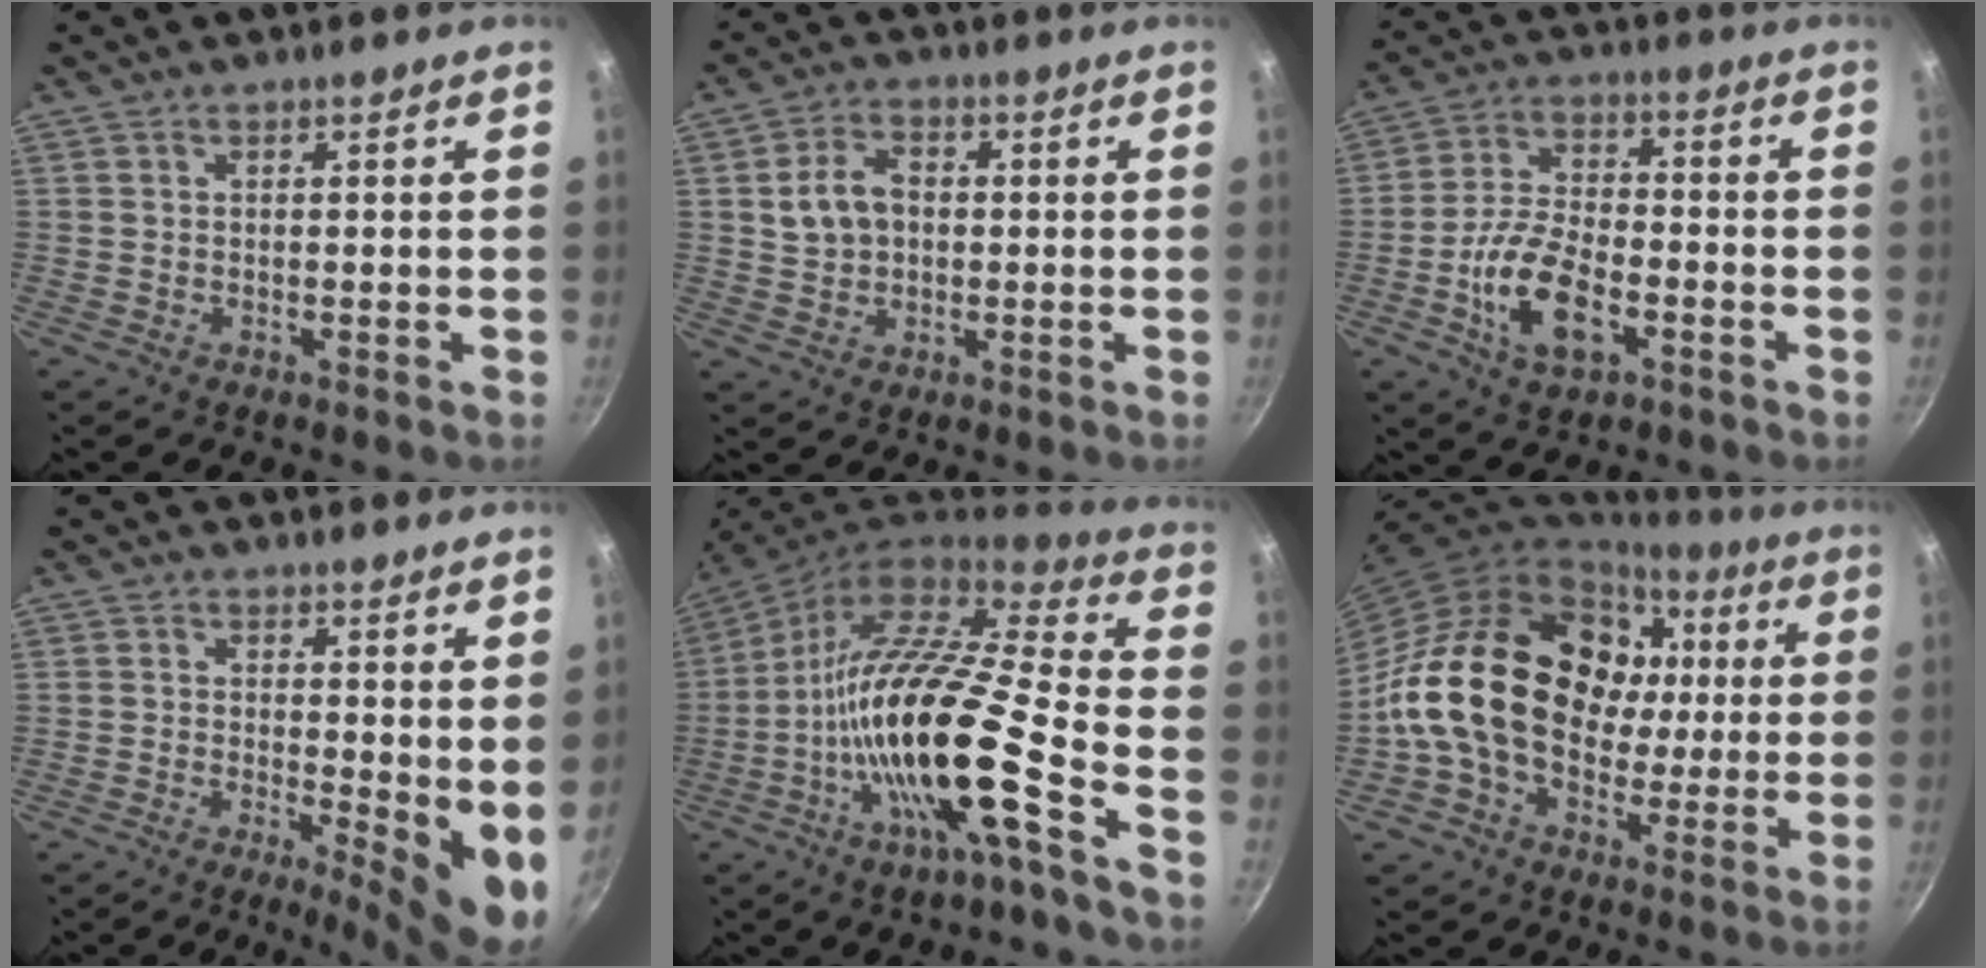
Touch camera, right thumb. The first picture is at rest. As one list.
[{"total": 7.3, "force": [0.6, 5.4, 4.8], "torque": [-0.071, 0.016, 0.010]}, {"total": 12.5, "force": [-4.5, 6.4, 9.8], "torque": [-0.176, 0.028, -0.085]}, {"total": 8.7, "force": [0.6, 3.1, 8.1], "torque": [-0.094, -0.023, 0.012]}, {"total": 22.1, "force": [-8.5, 4.5, 19.8], "torque": [-0.333, 0.043, -0.173]}, {"total": 23.2, "force": [0.5, 17.2, 15.6], "torque": [-0.241, 0.049, 0.005]}]